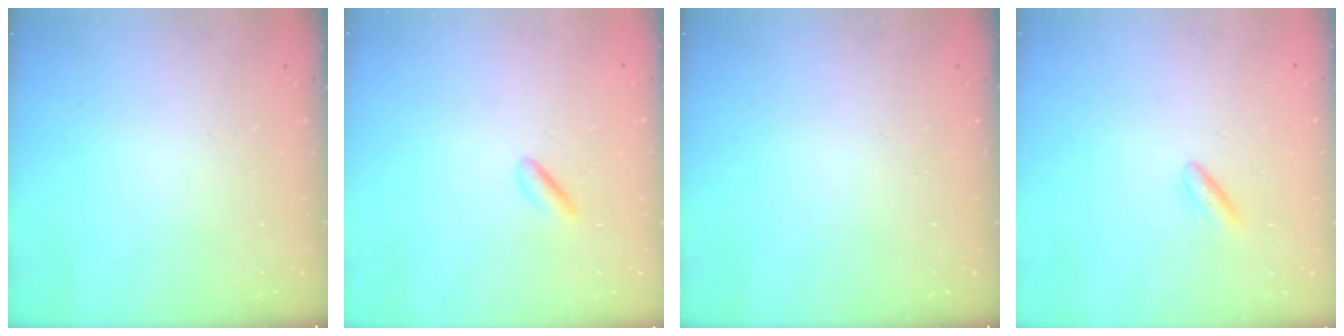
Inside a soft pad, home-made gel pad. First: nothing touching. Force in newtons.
{"total": 1.4, "press": 1.2, "slide": 0.7}
{"total": 0.0}
{"total": 2.6, "press": 2.4, "slide": 1.0}